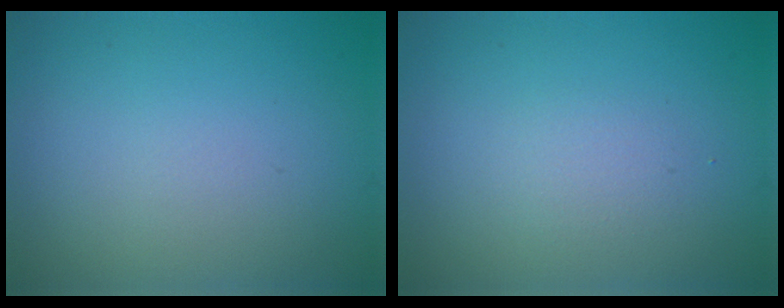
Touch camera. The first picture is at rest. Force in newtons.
{"total": 1.1, "press": 1.1, "slide": 0.2}